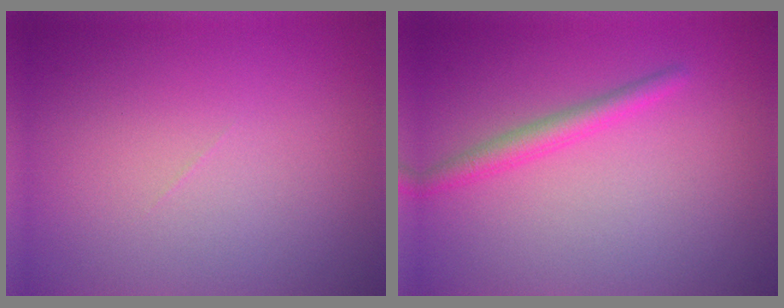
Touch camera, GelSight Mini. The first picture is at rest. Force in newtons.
{"total": 2.0, "press": 2.0, "slide": 0.1}